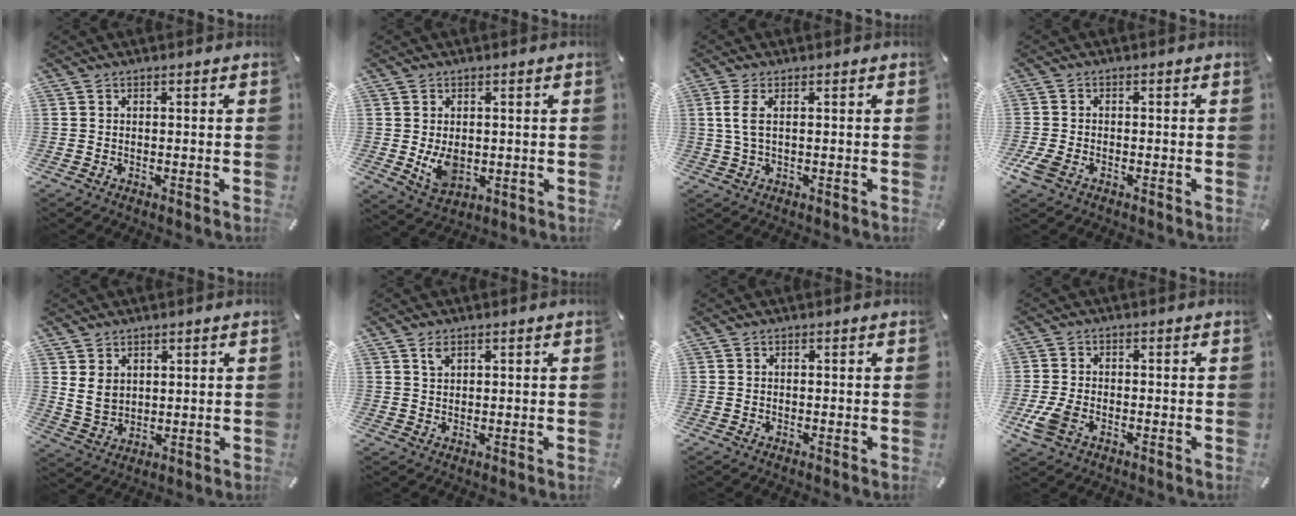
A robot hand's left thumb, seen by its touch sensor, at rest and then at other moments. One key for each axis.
{"total": 6.6, "fx": 0.0, "fy": 5.0, "fz": 4.3, "tx": -0.072, "ty": -0.006, "tz": 0.001}
{"total": 4.1, "fx": 0.8, "fy": 1.5, "fz": 3.8, "tx": -0.090, "ty": -0.002, "tz": 0.010}
{"total": 3.6, "fx": -1.9, "fy": 2.0, "fz": 2.3, "tx": -0.062, "ty": -0.003, "tz": -0.040}
{"total": 5.6, "fx": 2.6, "fy": 4.6, "fz": 1.8, "tx": -0.046, "ty": -0.006, "tz": 0.048}
{"total": 2.0, "fx": 1.4, "fy": 1.1, "fz": 1.0, "tx": -0.015, "ty": -0.005, "tz": 0.025}
{"total": 0.0}
{"total": 5.2, "fx": -2.1, "fy": 3.3, "fz": 3.5, "tx": -0.089, "ty": -0.001, "tz": -0.042}